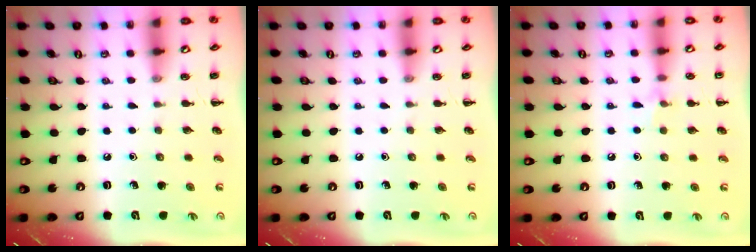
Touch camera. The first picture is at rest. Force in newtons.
{"total": 0.0}
{"total": 5.7, "press": 5.5, "slide": 1.5}